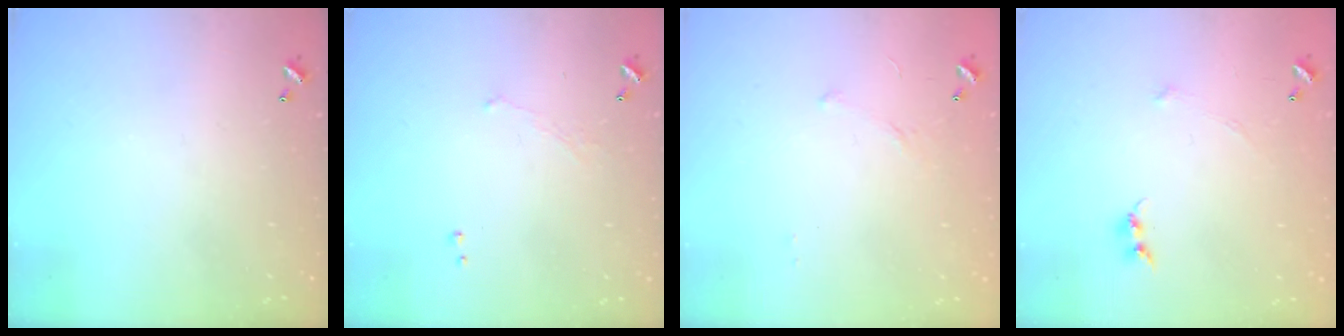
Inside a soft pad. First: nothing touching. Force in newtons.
{"total": 1.1, "press": 1.0, "slide": 0.6}
{"total": 6.4, "press": 6.3, "slide": 0.7}
{"total": 4.8, "press": 4.7, "slide": 0.6}